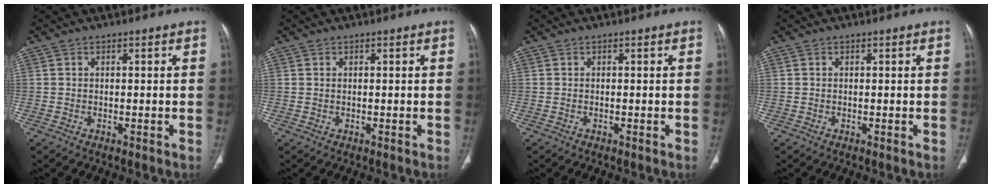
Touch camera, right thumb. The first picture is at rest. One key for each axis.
{"total": 0.0}
{"total": 0.0}
{"total": 0.0}